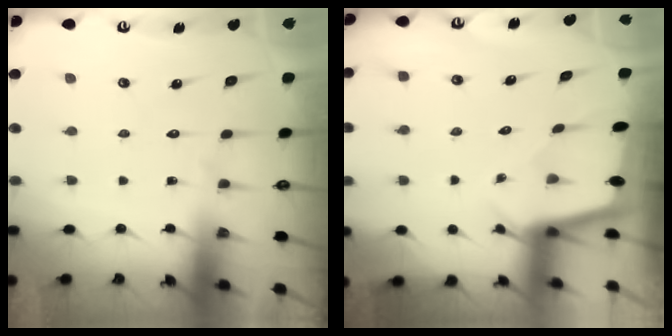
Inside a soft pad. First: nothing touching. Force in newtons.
{"total": 1.8, "press": 1.8, "slide": 0.2}